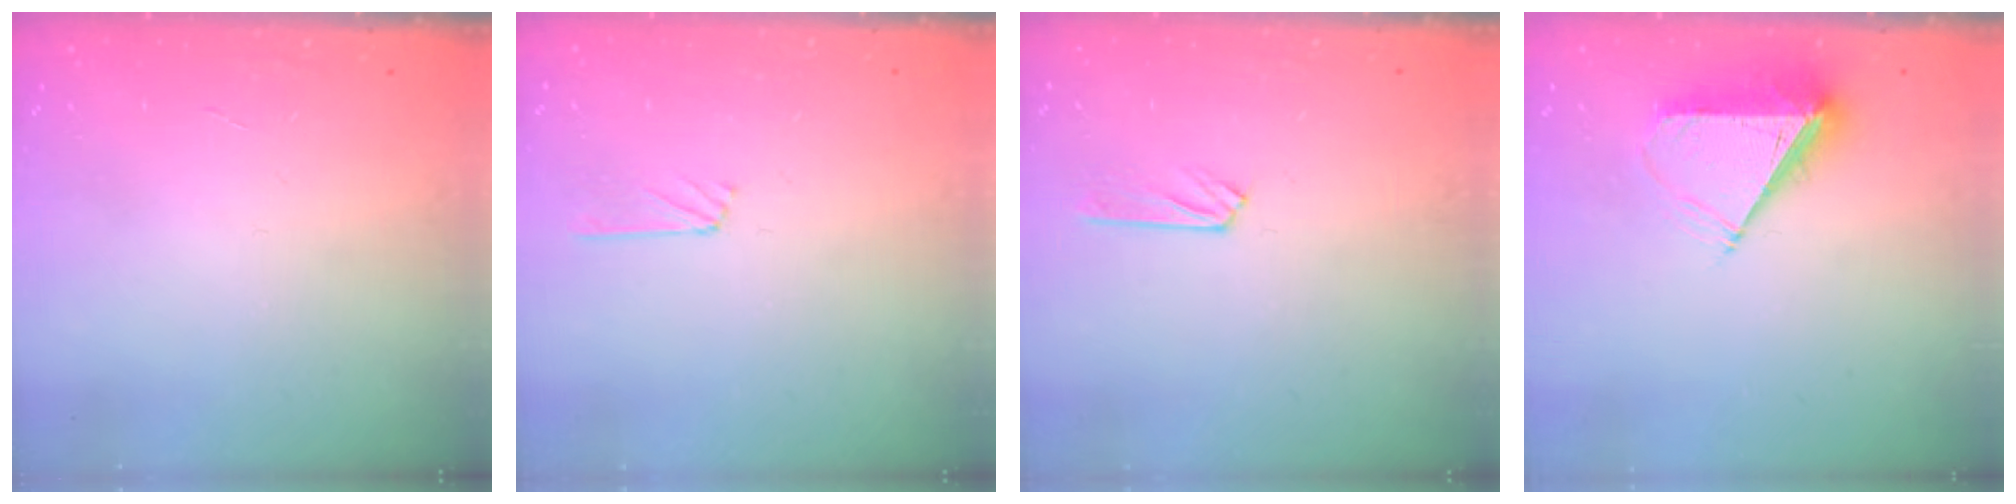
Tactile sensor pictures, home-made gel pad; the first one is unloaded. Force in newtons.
{"total": 4.5, "press": 4.5, "slide": 0.5}
{"total": 4.5, "press": 4.4, "slide": 0.6}
{"total": 7.8, "press": 7.7, "slide": 1.2}